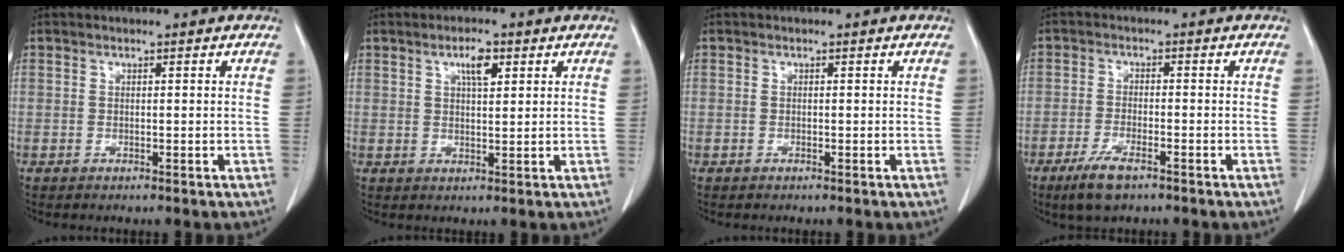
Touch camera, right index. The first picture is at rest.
{"total": 3.6, "force": [1.7, 1.1, 2.9], "torque": [-0.054, 0.000, 0.029]}
{"total": 0.0}
{"total": 5.4, "force": [-3.6, 1.3, 3.8], "torque": [-0.086, -0.010, -0.064]}